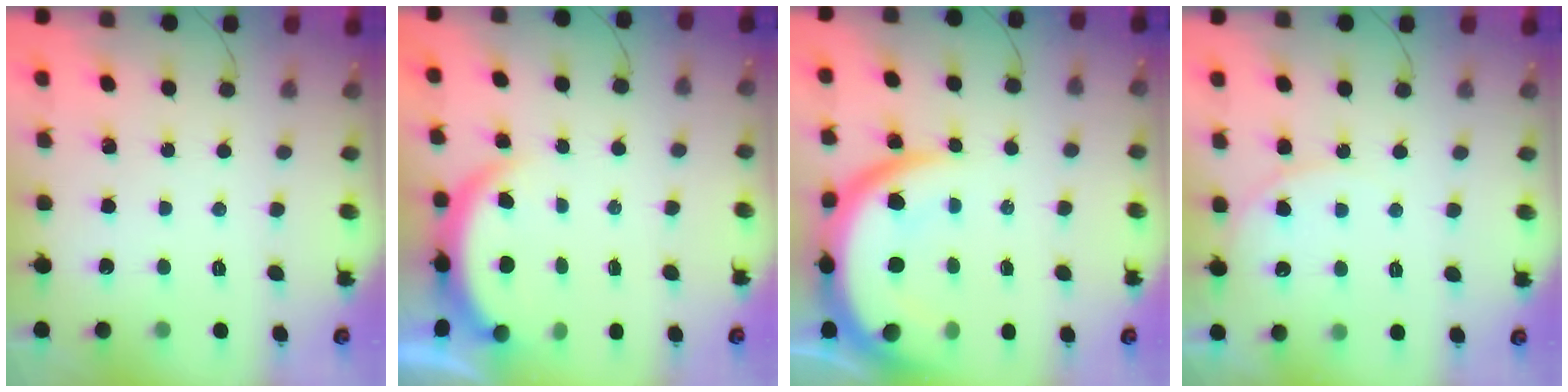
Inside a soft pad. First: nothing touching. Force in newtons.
{"total": 5.1, "press": 5.0, "slide": 0.4}
{"total": 15.0, "press": 14.9, "slide": 1.3}
{"total": 8.0, "press": 8.0, "slide": 0.6}